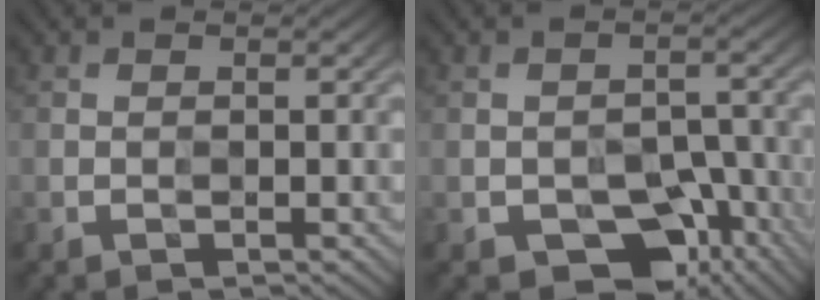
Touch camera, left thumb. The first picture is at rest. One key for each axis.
{"total": 7.3, "fx": -4.9, "fy": 4.5, "fz": 3.0, "tx": -0.032, "ty": -0.001, "tz": -0.077}